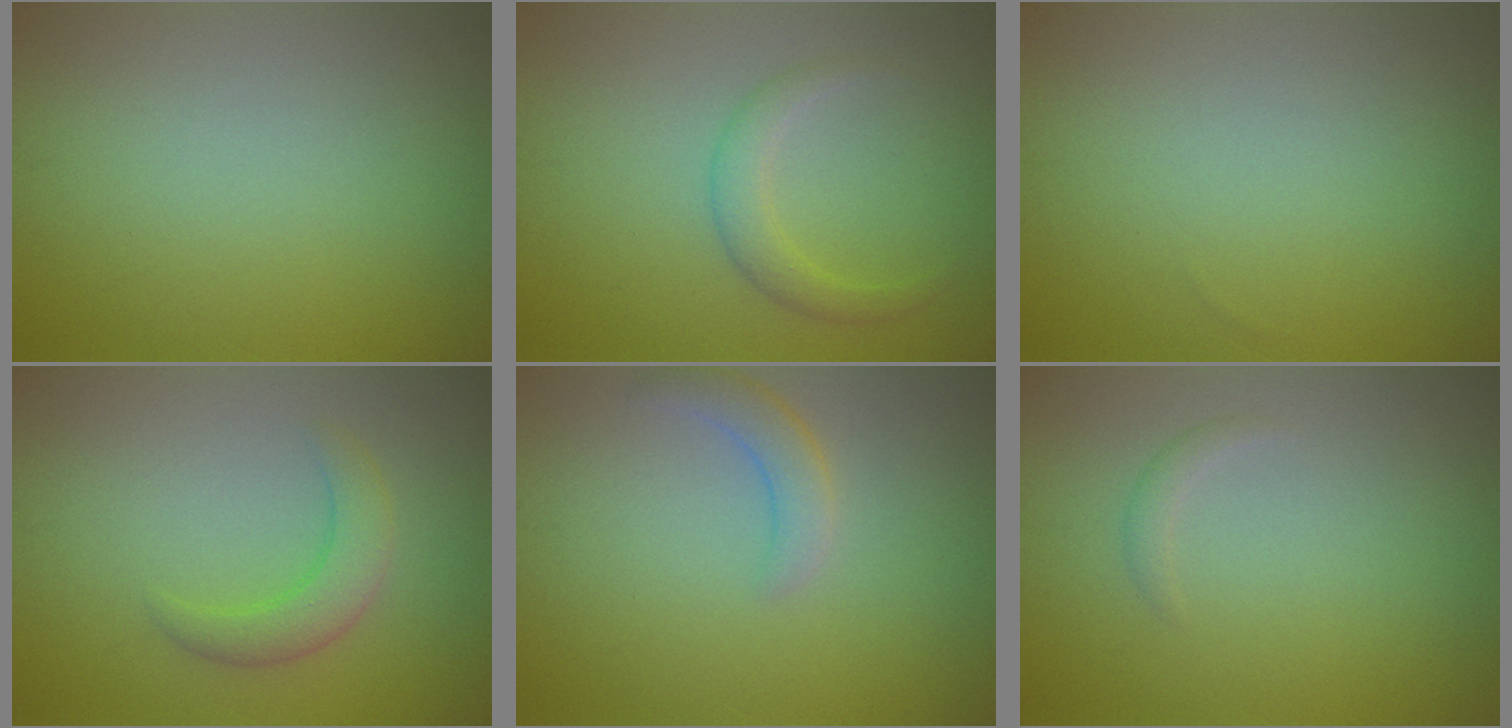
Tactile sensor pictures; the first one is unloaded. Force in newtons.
{"total": 1.5, "press": 1.5, "slide": 0.1}
{"total": 0.0}
{"total": 2.9, "press": 2.9, "slide": 0.1}
{"total": 2.2, "press": 2.2, "slide": 0.1}
{"total": 0.8, "press": 0.8, "slide": 0.0}